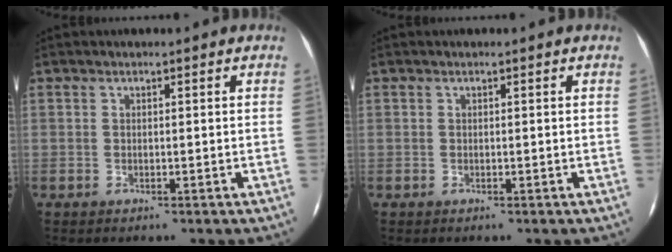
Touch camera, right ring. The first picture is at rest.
{"total": 0.0}